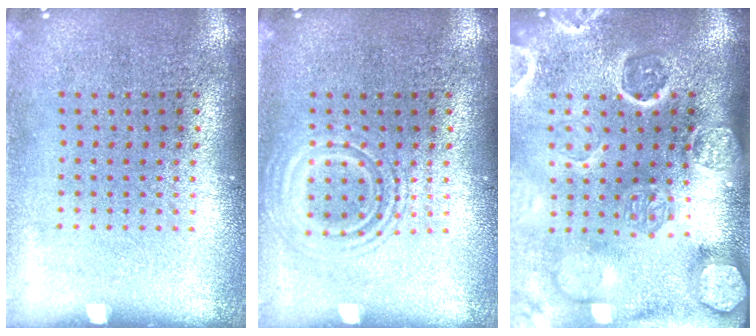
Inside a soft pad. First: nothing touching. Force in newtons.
{"total": 2.6, "press": 2.6, "slide": 0.4}
{"total": 4.2, "press": 3.5, "slide": 2.3}